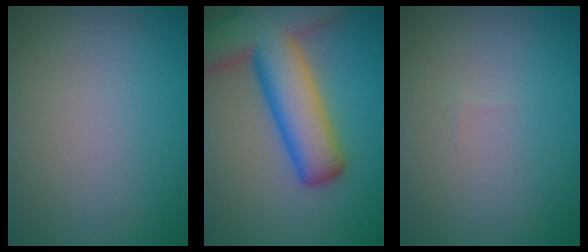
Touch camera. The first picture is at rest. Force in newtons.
{"total": 13.4, "press": 13.4, "slide": 0.9}
{"total": 0.0}